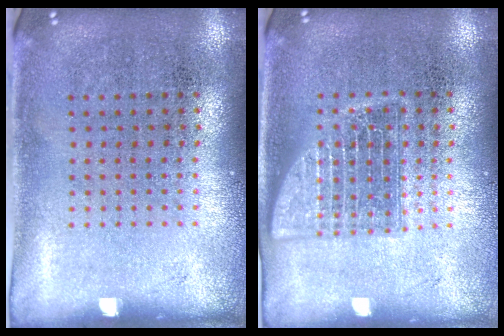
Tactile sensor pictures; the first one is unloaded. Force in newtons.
{"total": 2.1, "press": 2.0, "slide": 0.3}